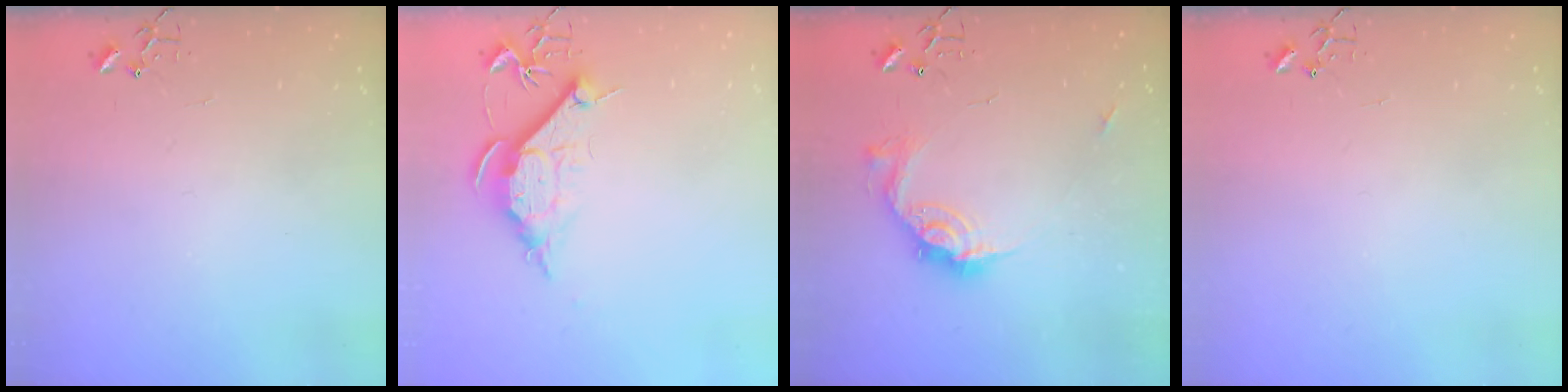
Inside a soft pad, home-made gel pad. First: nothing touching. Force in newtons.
{"total": 10.2, "press": 10.2, "slide": 1.0}
{"total": 14.2, "press": 14.2, "slide": 1.3}
{"total": 0.0}